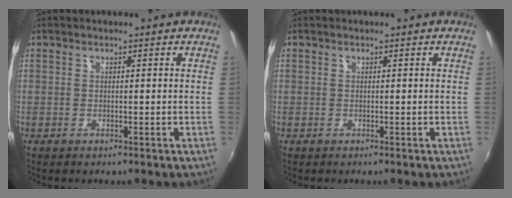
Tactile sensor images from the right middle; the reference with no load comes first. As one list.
[{"total": 0.0}]